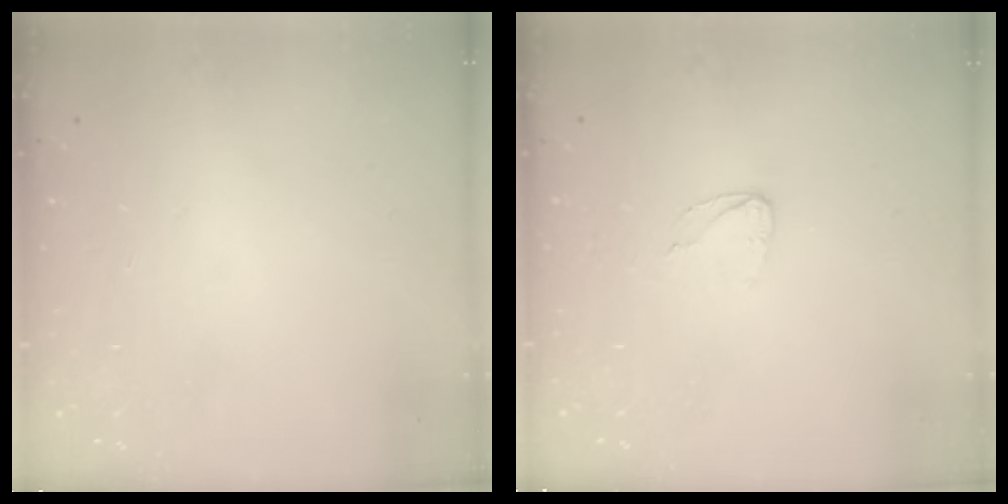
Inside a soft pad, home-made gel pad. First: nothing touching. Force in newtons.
{"total": 3.4, "press": 3.4, "slide": 0.3}